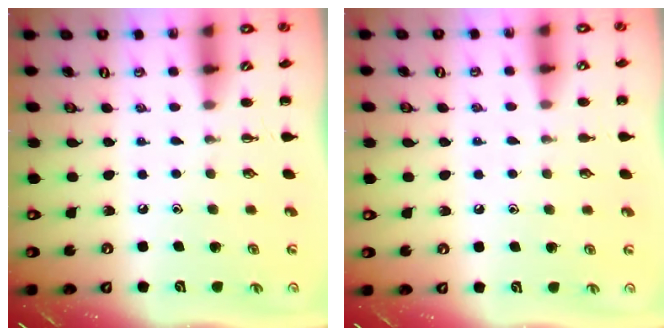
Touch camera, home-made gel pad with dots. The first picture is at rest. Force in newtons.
{"total": 5.3, "press": 5.0, "slide": 1.9}